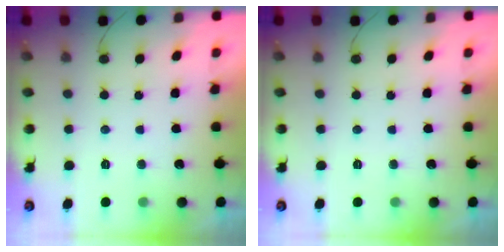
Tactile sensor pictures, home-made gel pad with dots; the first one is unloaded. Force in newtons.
{"total": 0.0}